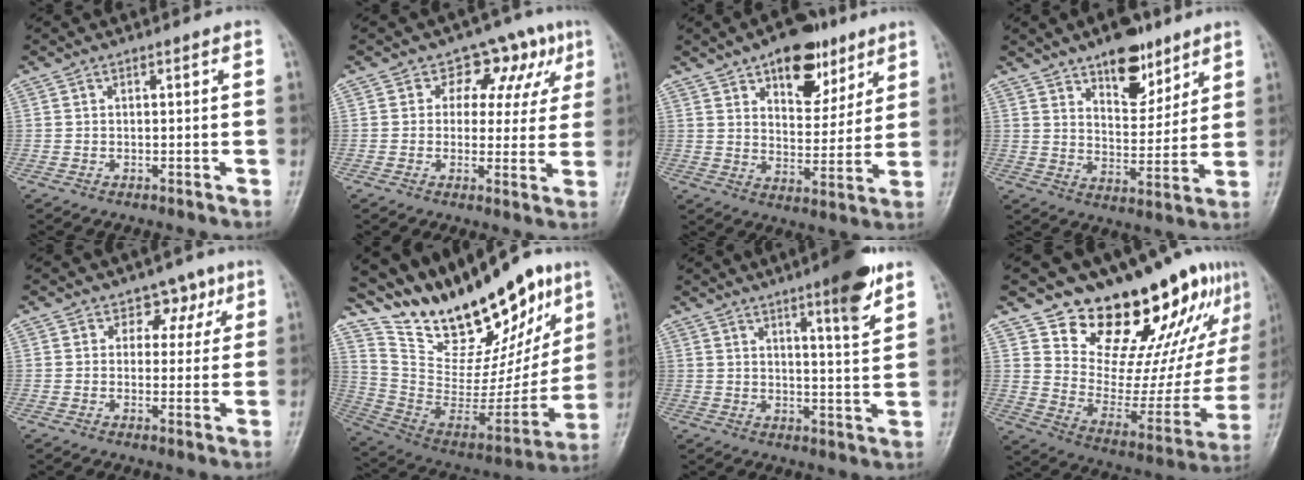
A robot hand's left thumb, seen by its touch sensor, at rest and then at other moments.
{"total": 9.5, "force": [4.2, 7.0, 4.8], "torque": [-0.001, -0.002, 0.048]}
{"total": 13.8, "force": [7.9, 7.5, 8.4], "torque": [-0.077, -0.037, 0.120]}
{"total": 12.0, "force": [7.7, 5.8, 7.1], "torque": [-0.073, -0.048, 0.124]}
{"total": 4.8, "force": [2.4, 3.8, 1.7], "torque": [0.015, -0.005, 0.029]}
{"total": 29.1, "force": [21.3, 12.2, 15.5], "torque": [-0.202, -0.081, 0.357]}
{"total": 9.7, "force": [6.0, 1.2, 7.5], "torque": [-0.098, -0.036, 0.084]}
{"total": 23.7, "force": [17.5, 10.2, 12.2], "torque": [-0.117, -0.115, 0.264]}